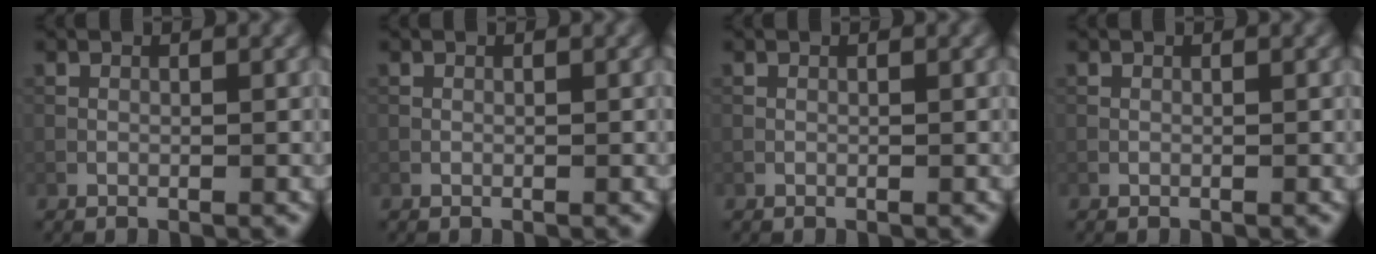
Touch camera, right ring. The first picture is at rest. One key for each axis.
{"total": 0.0}
{"total": 0.0}
{"total": 0.0}